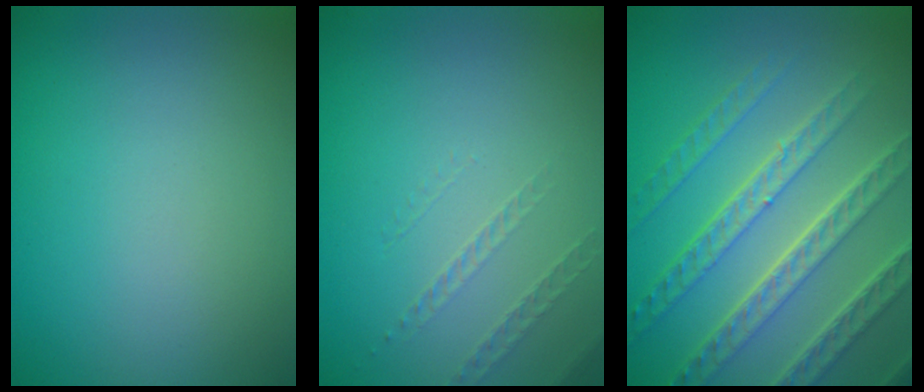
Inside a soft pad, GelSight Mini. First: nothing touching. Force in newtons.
{"total": 1.0, "press": 0.4, "slide": 0.9}
{"total": 8.0, "press": 5.5, "slide": 5.9}